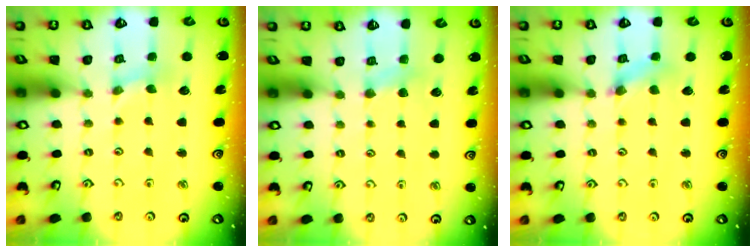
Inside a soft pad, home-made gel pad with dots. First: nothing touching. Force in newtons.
{"total": 2.9, "press": 2.8, "slide": 0.5}
{"total": 2.3, "press": 2.3, "slide": 0.4}